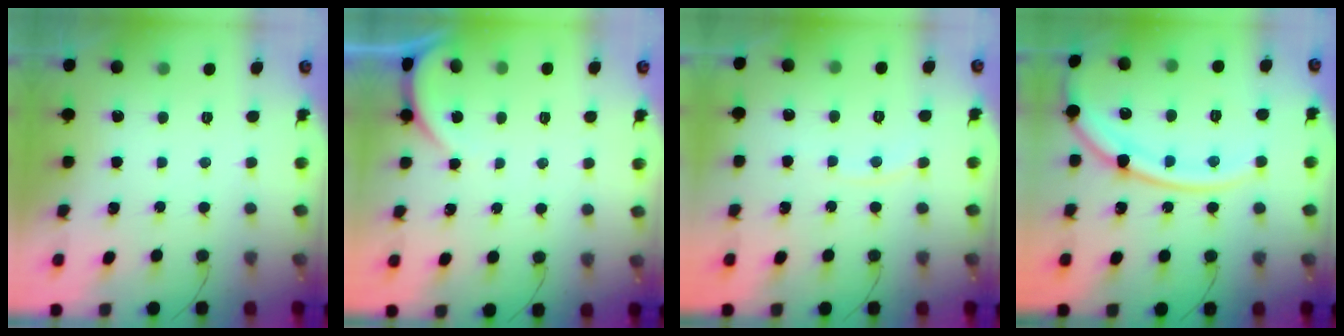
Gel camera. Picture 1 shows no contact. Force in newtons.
{"total": 2.8, "press": 2.8, "slide": 0.3}
{"total": 4.5, "press": 4.5, "slide": 0.4}
{"total": 15.6, "press": 15.5, "slide": 1.7}